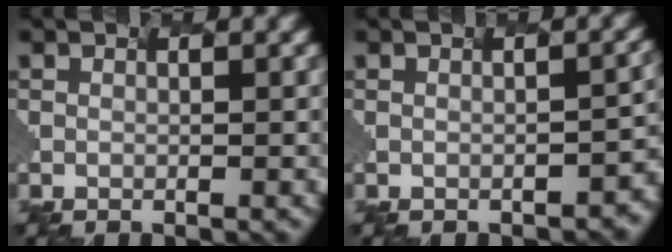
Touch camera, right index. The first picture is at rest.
{"total": 3.5, "force": [-1.2, 1.6, 2.9], "torque": [-0.025, -0.001, 0.005]}